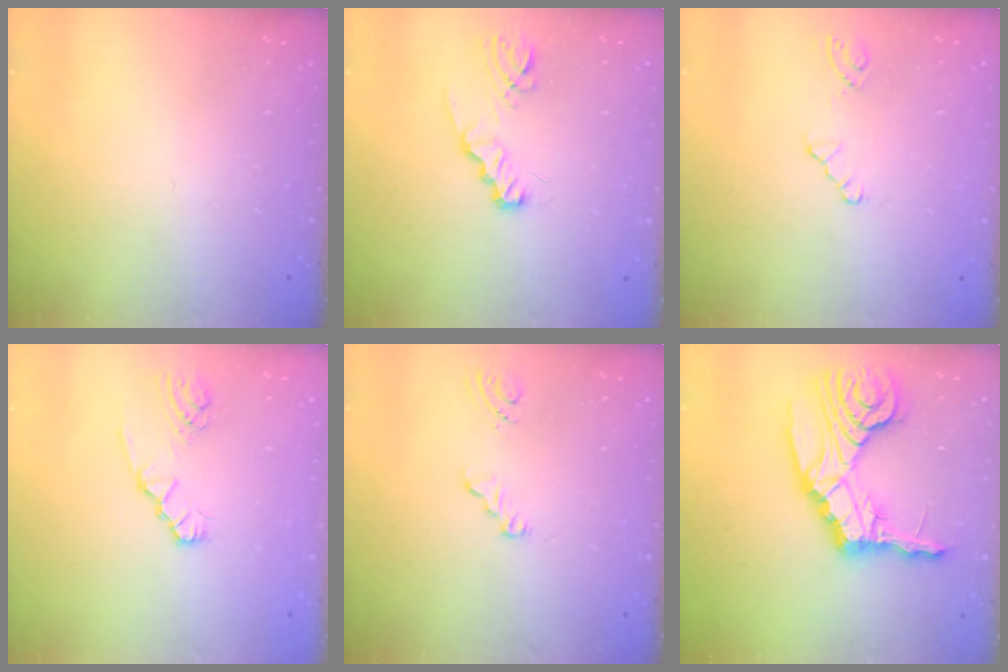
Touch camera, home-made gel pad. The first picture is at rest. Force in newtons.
{"total": 3.3, "press": 3.3, "slide": 0.4}
{"total": 2.1, "press": 2.1, "slide": 0.3}
{"total": 2.1, "press": 2.1, "slide": 0.3}
{"total": 4.9, "press": 1.0, "slide": 4.8}
{"total": 17.8, "press": 17.6, "slide": 2.6}